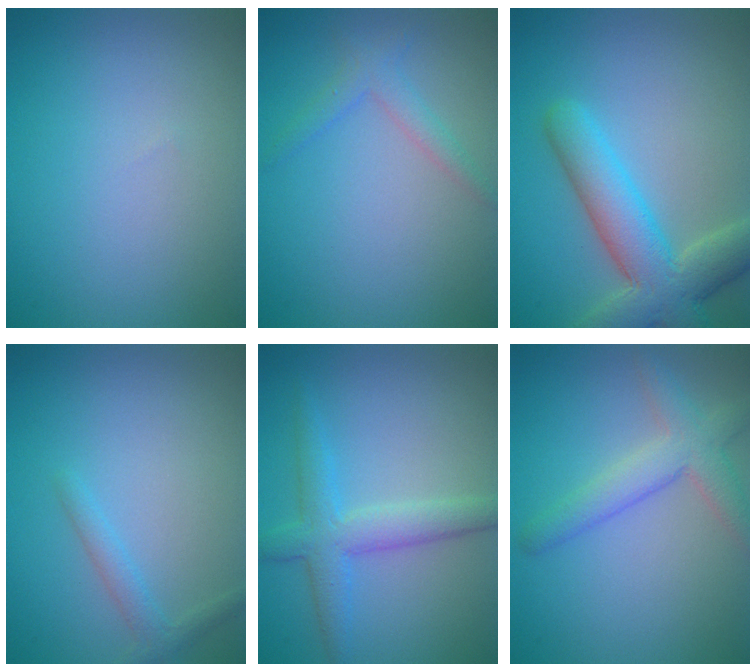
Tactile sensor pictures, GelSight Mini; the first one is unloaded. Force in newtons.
{"total": 1.8, "press": 1.8, "slide": 0.1}
{"total": 7.1, "press": 7.1, "slide": 0.5}
{"total": 1.6, "press": 1.6, "slide": 0.1}
{"total": 3.8, "press": 3.8, "slide": 0.2}
{"total": 3.6, "press": 3.6, "slide": 0.1}